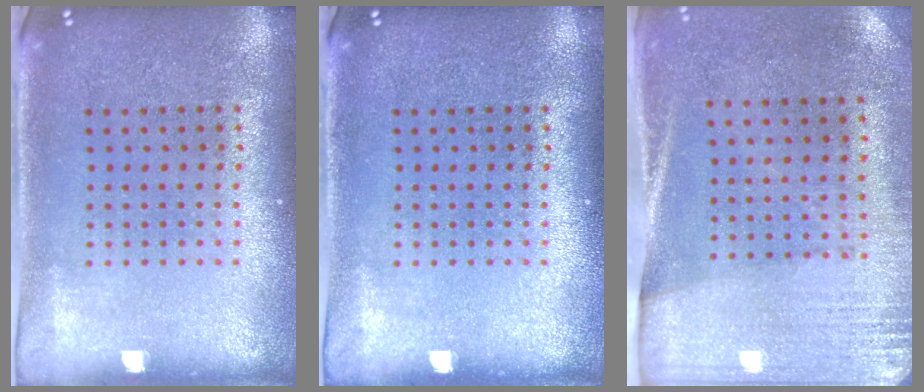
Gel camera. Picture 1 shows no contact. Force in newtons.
{"total": 0.0}
{"total": 2.7, "press": 2.4, "slide": 1.4}